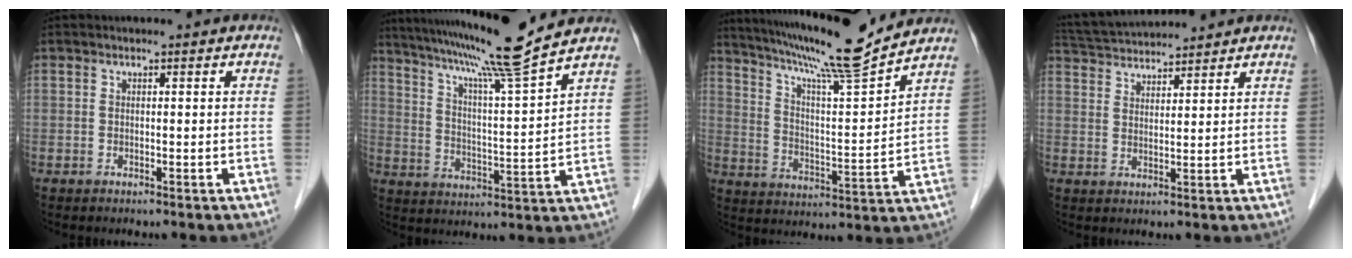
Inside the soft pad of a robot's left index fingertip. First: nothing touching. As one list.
[{"total": 15.0, "force": [12.6, -2.6, 7.7], "torque": [-0.135, -0.014, 0.195]}, {"total": 16.5, "force": [14.6, -1.4, 7.6], "torque": [-0.136, -0.011, 0.230]}, {"total": 9.2, "force": [8.8, 0.3, 2.4], "torque": [-0.054, 0.032, 0.150]}]